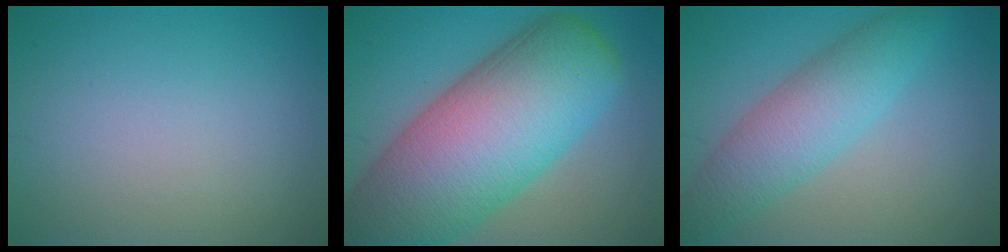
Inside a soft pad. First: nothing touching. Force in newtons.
{"total": 16.9, "press": 16.9, "slide": 0.9}
{"total": 5.8, "press": 5.8, "slide": 0.1}